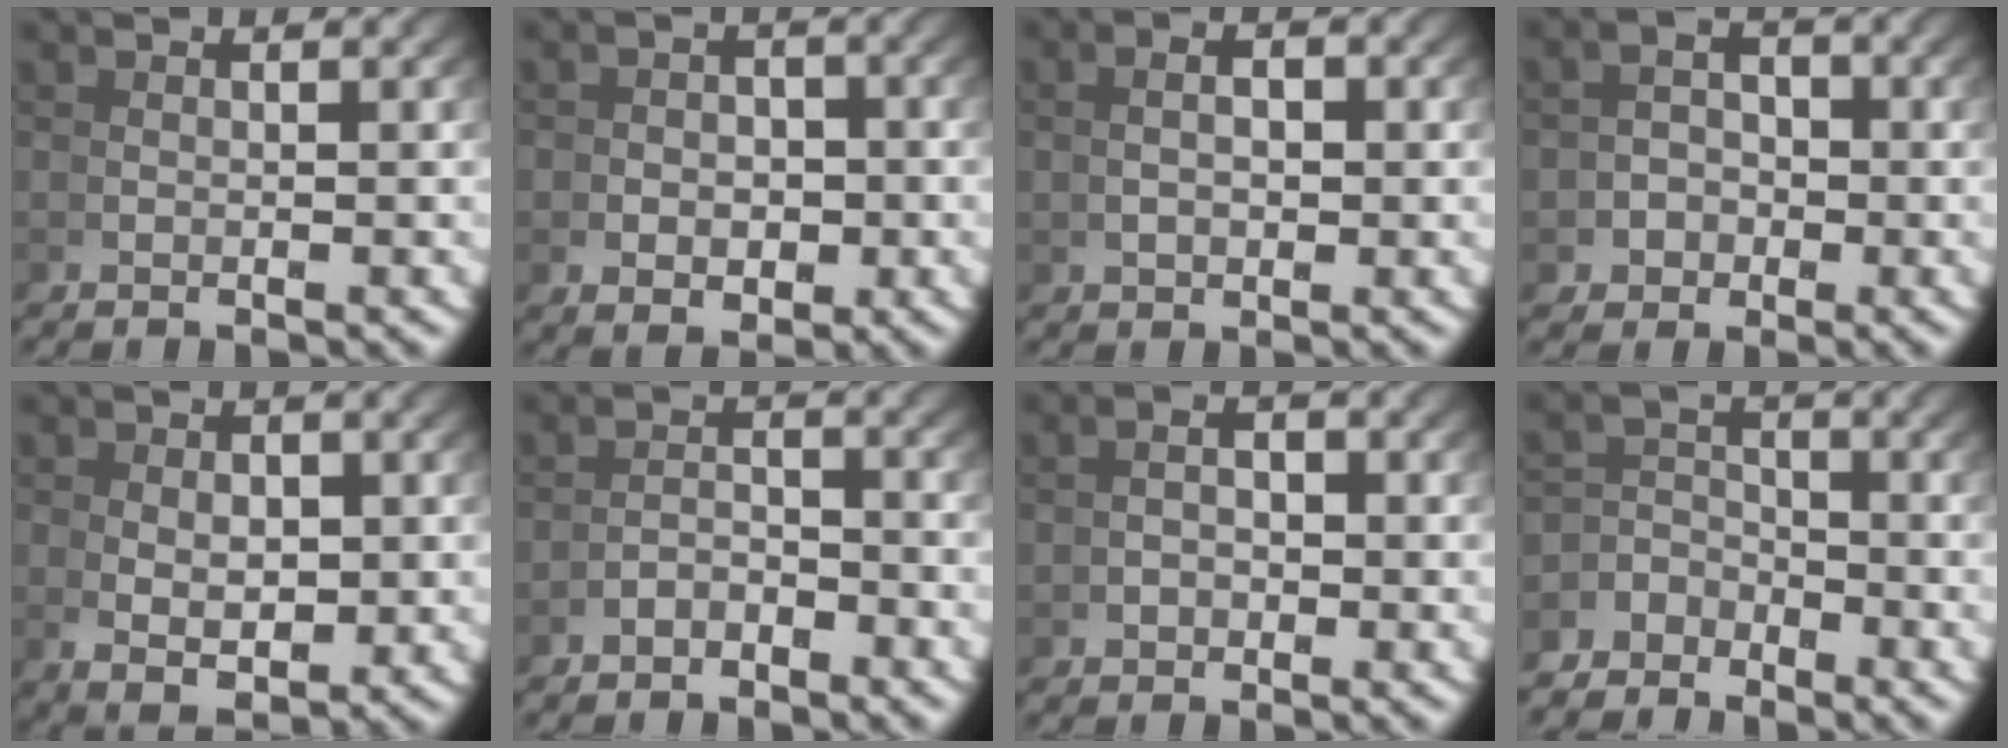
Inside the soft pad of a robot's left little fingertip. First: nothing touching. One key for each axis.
{"total": 2.7, "fx": -0.9, "fy": 1.8, "fz": 1.8, "tx": -0.007, "ty": -0.006, "tz": -0.013}
{"total": 2.1, "fx": 0.5, "fy": 0.9, "fz": 1.9, "tx": -0.019, "ty": 0.006, "tz": 0.010}
{"total": 3.3, "fx": -1.1, "fy": 2.8, "fz": 1.4, "tx": -0.017, "ty": -0.011, "tz": -0.020}
{"total": 4.8, "fx": -1.0, "fy": 2.7, "fz": 3.8, "tx": -0.068, "ty": -0.030, "tz": 0.004}
{"total": 2.0, "fx": -1.9, "fy": 0.4, "fz": 0.6, "tx": 0.006, "ty": 0.000, "tz": -0.036}
{"total": 1.5, "fx": -0.2, "fy": 0.9, "fz": 1.2, "tx": -0.011, "ty": 0.001, "tz": -0.006}
{"total": 3.3, "fx": -2.0, "fy": 2.4, "fz": 0.9, "tx": -0.006, "ty": -0.008, "tz": -0.037}